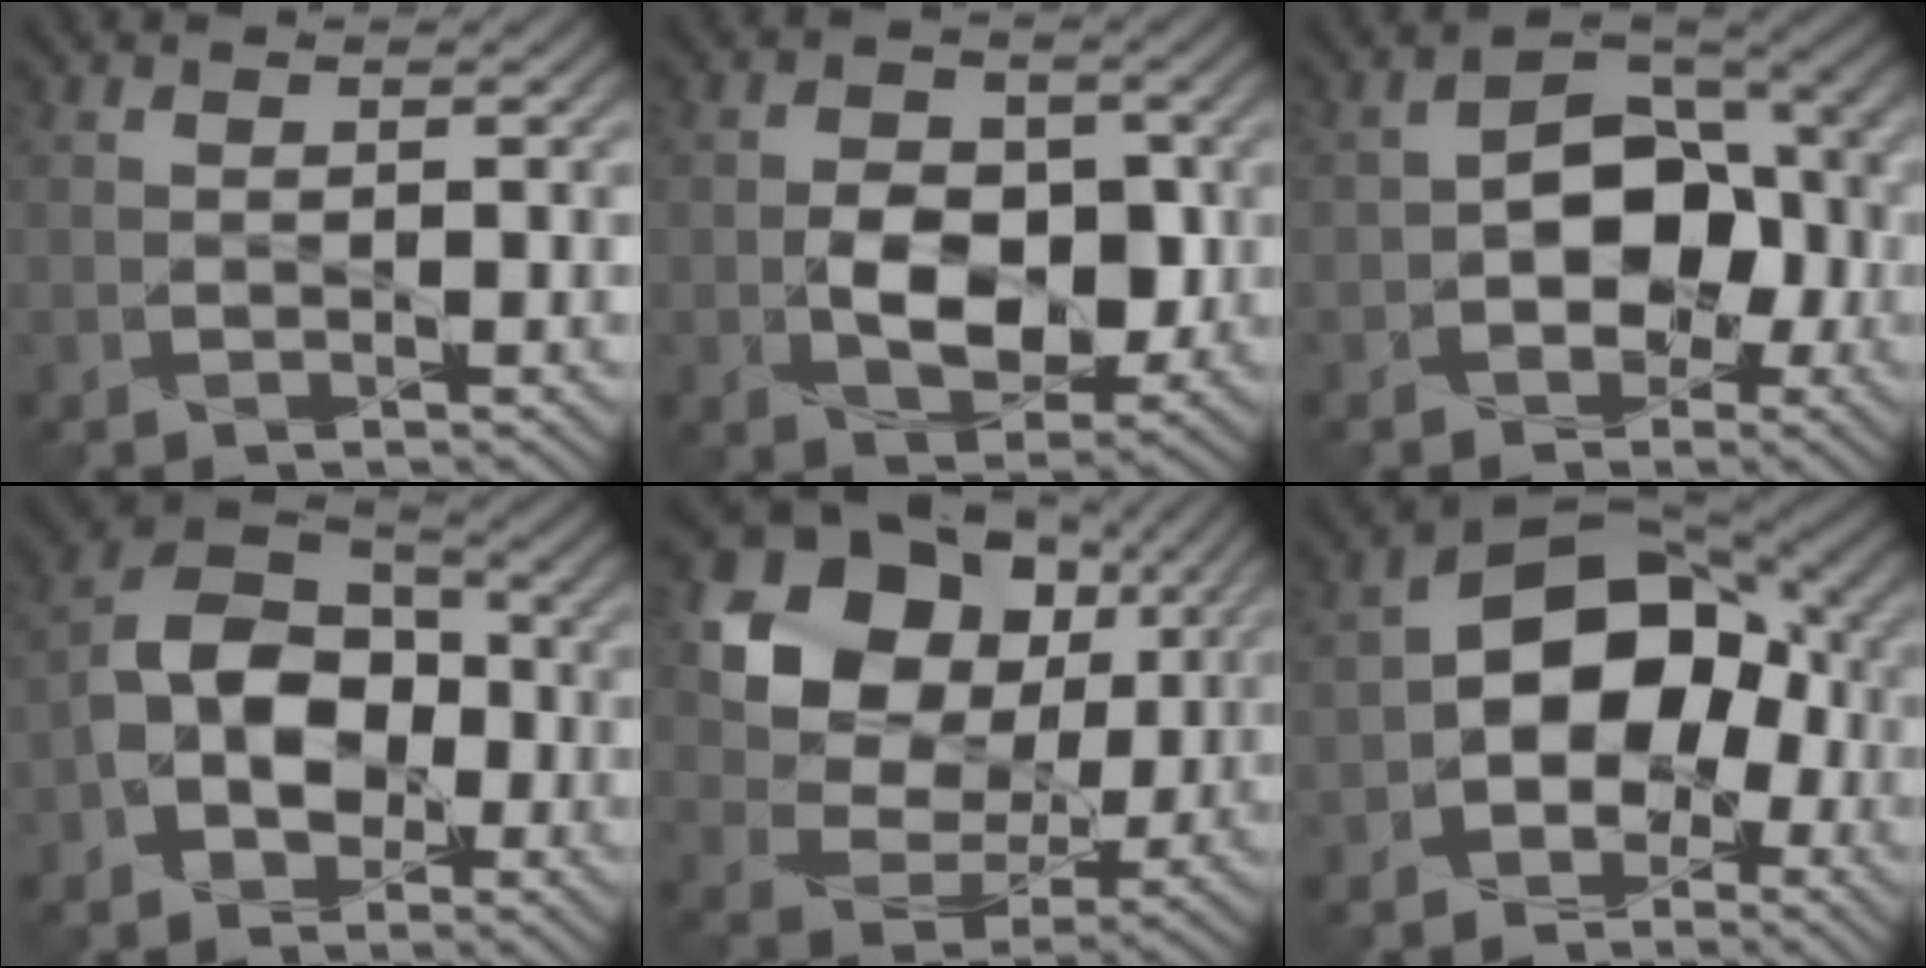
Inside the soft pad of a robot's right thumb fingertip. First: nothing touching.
{"total": 6.9, "force": [-0.9, 4.6, 5.1], "torque": [-0.082, -0.007, -0.019]}
{"total": 8.0, "force": [-1.6, 5.8, 5.3], "torque": [-0.082, 0.005, -0.034]}
{"total": 9.1, "force": [-2.7, 6.7, 5.6], "torque": [-0.104, 0.006, -0.071]}
{"total": 15.0, "force": [5.0, 11.6, 8.0], "torque": [-0.168, 0.005, 0.094]}
{"total": 11.4, "force": [-2.0, 8.3, 7.6], "torque": [-0.116, 0.001, -0.055]}